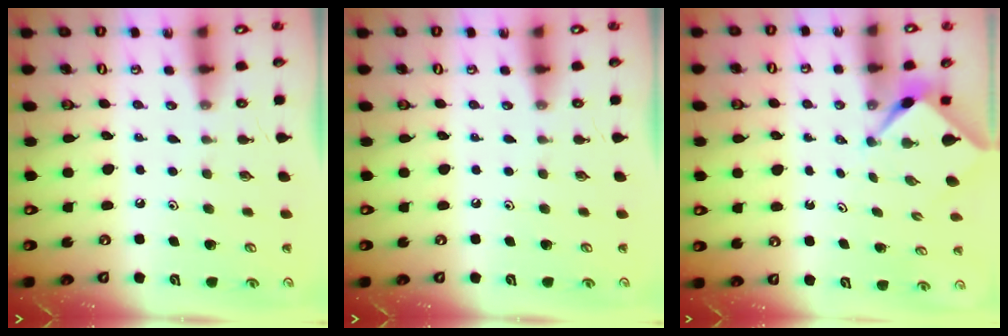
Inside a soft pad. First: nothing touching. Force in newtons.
{"total": 0.0}
{"total": 2.3, "press": 2.3, "slide": 0.2}